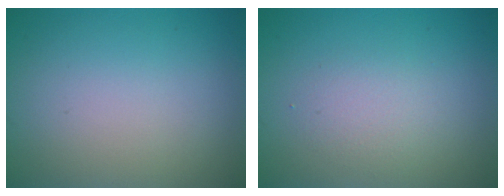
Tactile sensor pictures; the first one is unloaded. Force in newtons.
{"total": 1.9, "press": 1.9, "slide": 0.1}